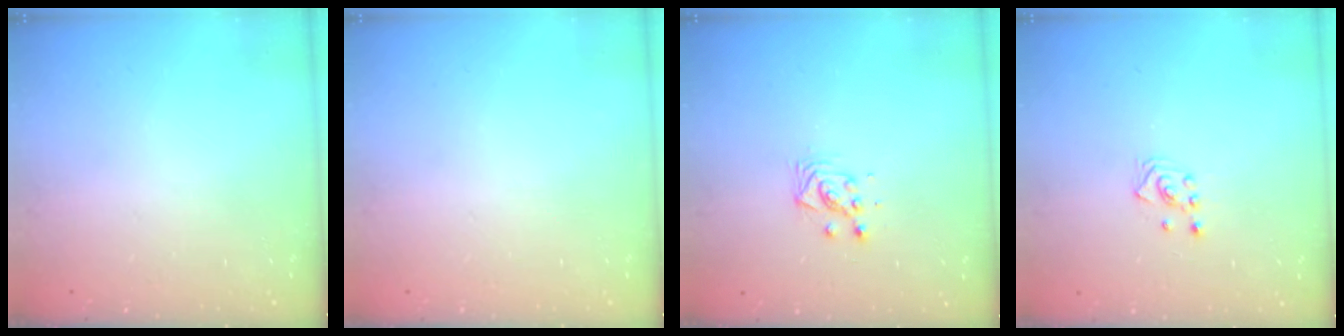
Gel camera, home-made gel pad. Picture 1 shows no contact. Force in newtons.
{"total": 0.0}
{"total": 4.1, "press": 4.1, "slide": 0.2}
{"total": 2.6, "press": 2.4, "slide": 0.9}